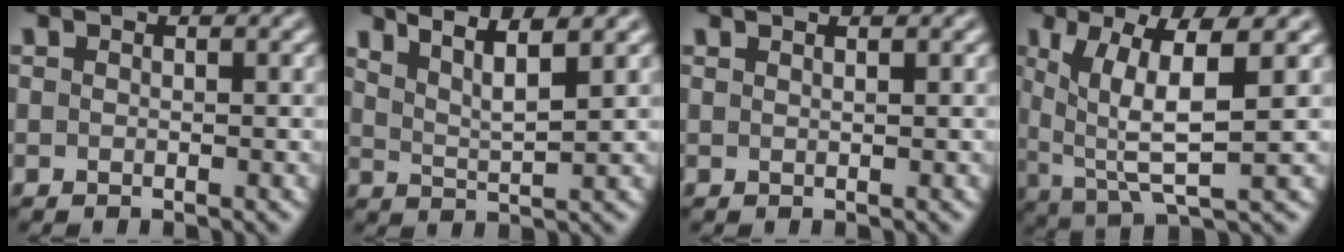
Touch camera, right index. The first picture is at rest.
{"total": 5.5, "force": [3.6, 2.0, 3.7], "torque": [-0.056, 0.004, 0.054]}
{"total": 1.3, "force": [0.6, -1.0, 0.2], "torque": [0.004, 0.000, 0.016]}
{"total": 8.1, "force": [1.3, 4.0, 6.9], "torque": [-0.127, -0.020, 0.037]}